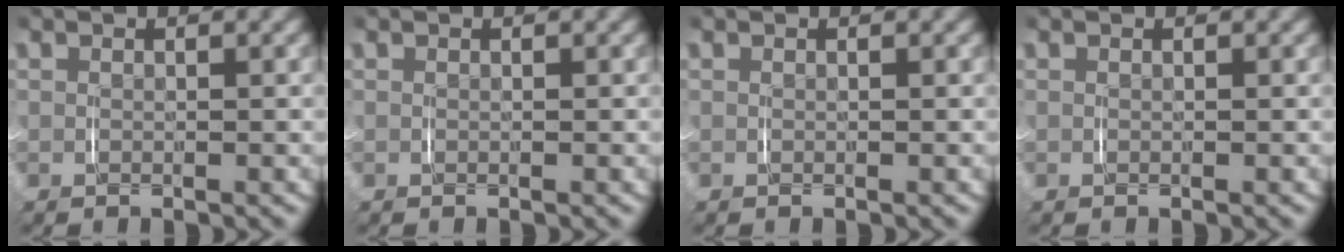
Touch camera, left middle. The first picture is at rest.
{"total": 0.0}
{"total": 0.0}
{"total": 0.0}